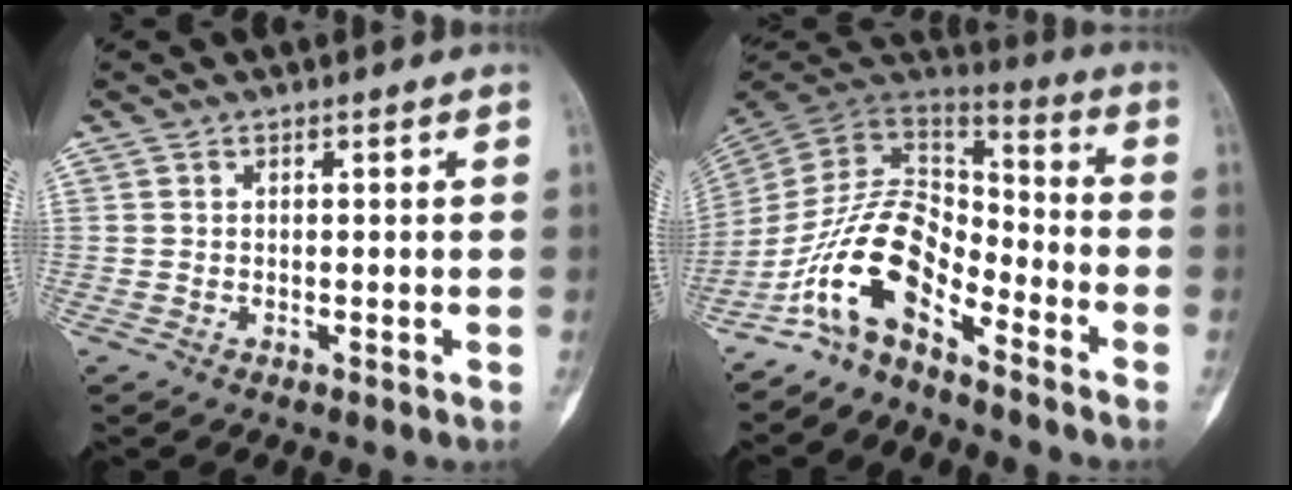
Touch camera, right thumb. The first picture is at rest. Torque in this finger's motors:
{"motor_torque": [0.78, 0.30, 1.51, -1.26, 0.49]}